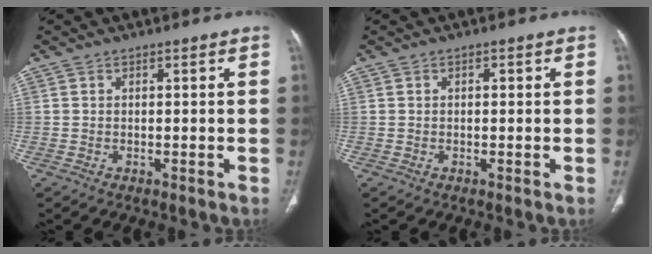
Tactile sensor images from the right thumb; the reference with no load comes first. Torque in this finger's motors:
{"motor_torque": [0.12, -0.07, -0.26, -0.11, 0.04]}